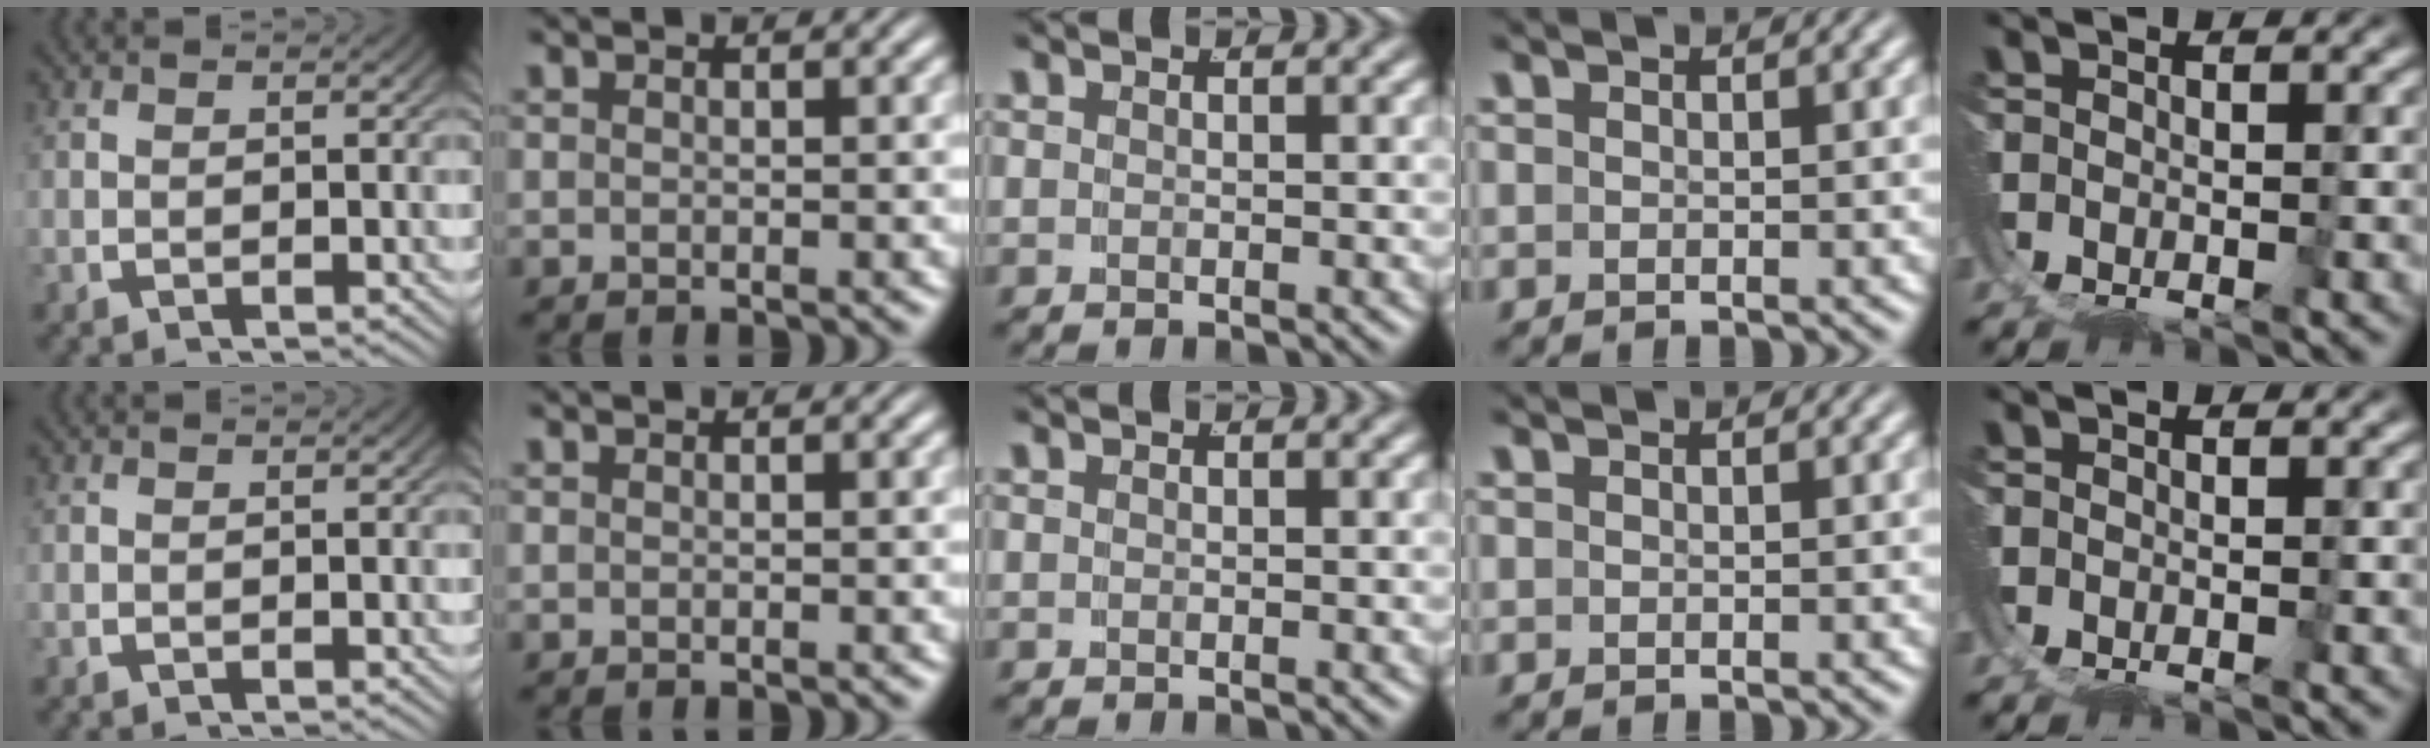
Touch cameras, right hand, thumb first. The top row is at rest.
{}